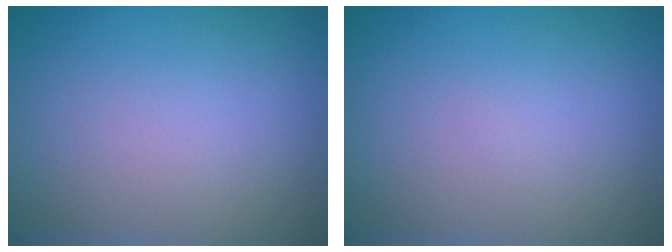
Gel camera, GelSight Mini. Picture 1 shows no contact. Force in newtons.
{"total": 0.0}